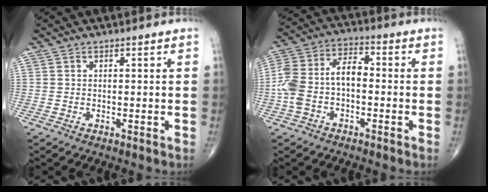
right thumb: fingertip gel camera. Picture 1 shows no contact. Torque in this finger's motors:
{"motor_torque": [1.41, 1.27, 1.01, -0.42, 0.06]}